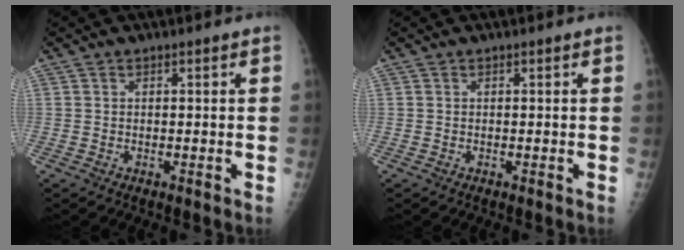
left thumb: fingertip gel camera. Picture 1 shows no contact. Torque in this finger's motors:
{"motor_torque": [0.12, 0.08, -0.09, -0.03, 0.04]}